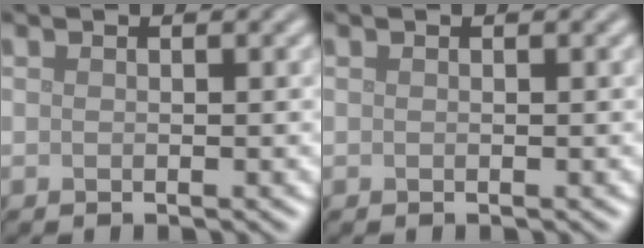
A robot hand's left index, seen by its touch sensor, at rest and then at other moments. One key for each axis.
{"total": 0.0}